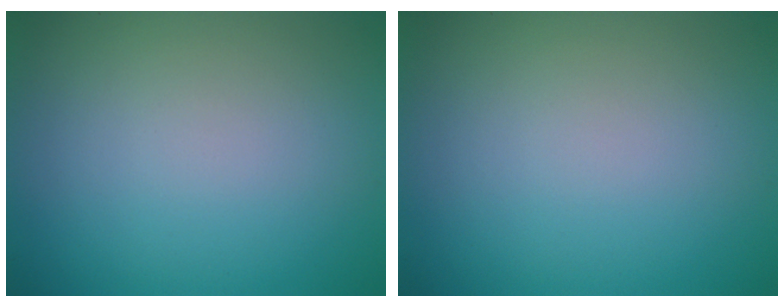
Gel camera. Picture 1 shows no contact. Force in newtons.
{"total": 0.0}